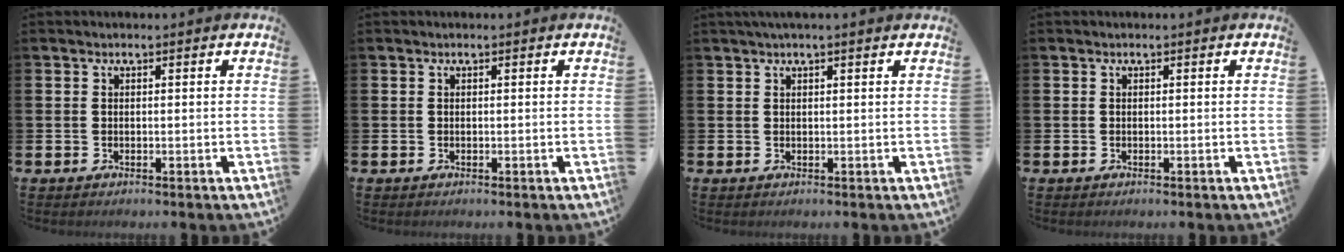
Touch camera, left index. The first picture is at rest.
{"total": 0.0}
{"total": 1.5, "force": [1.2, -0.1, 0.8], "torque": [-0.014, 0.002, 0.023]}
{"total": 0.0}